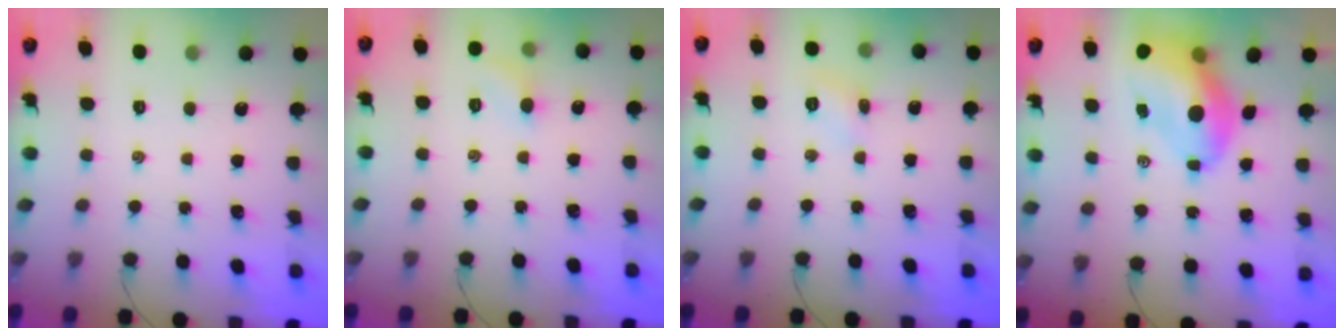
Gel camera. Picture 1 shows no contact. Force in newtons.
{"total": 5.7, "press": 5.5, "slide": 1.7}
{"total": 6.8, "press": 6.4, "slide": 2.1}
{"total": 11.7, "press": 11.2, "slide": 3.4}